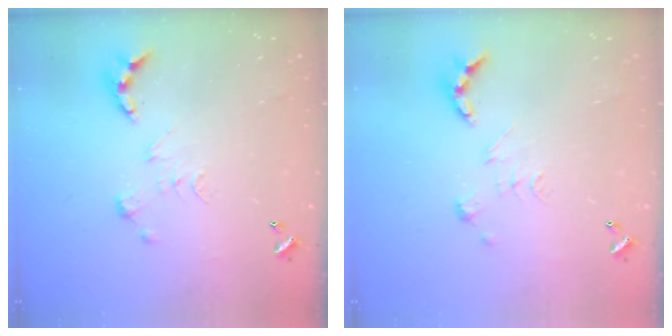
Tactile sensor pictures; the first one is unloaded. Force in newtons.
{"total": 2.7, "press": 2.2, "slide": 1.5}